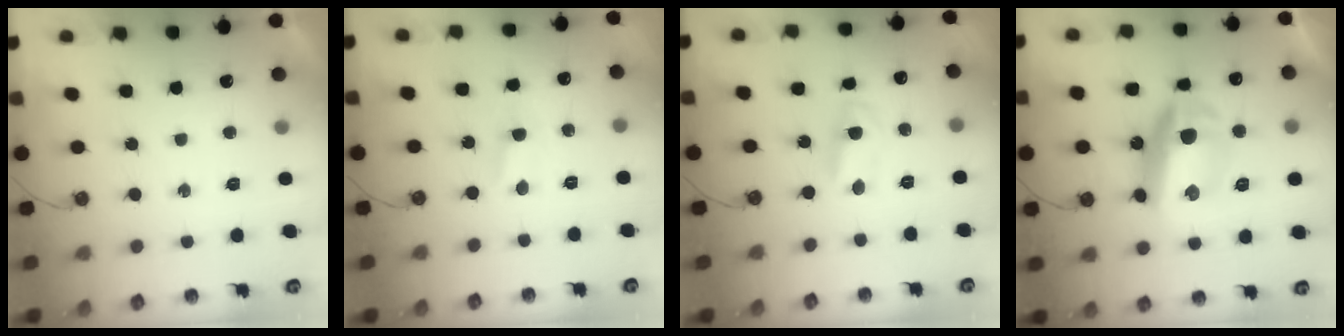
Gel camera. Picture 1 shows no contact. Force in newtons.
{"total": 1.9, "press": 1.9, "slide": 0.3}
{"total": 3.9, "press": 3.9, "slide": 0.3}
{"total": 14.8, "press": 14.8, "slide": 0.5}